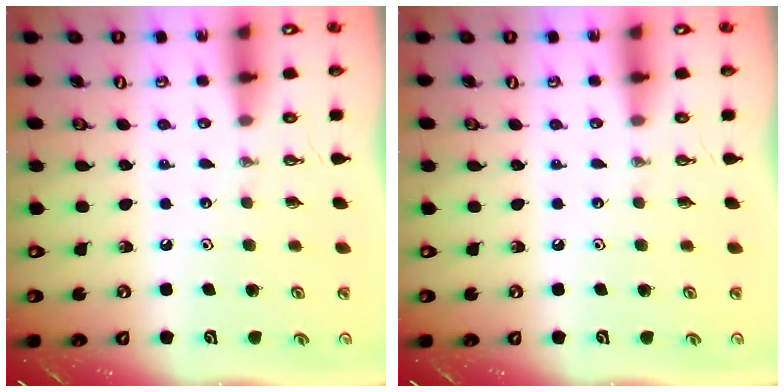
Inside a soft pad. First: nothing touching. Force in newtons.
{"total": 0.0}